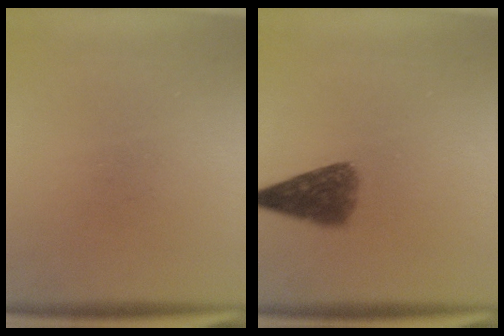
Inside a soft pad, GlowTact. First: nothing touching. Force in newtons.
{"total": 5.5}